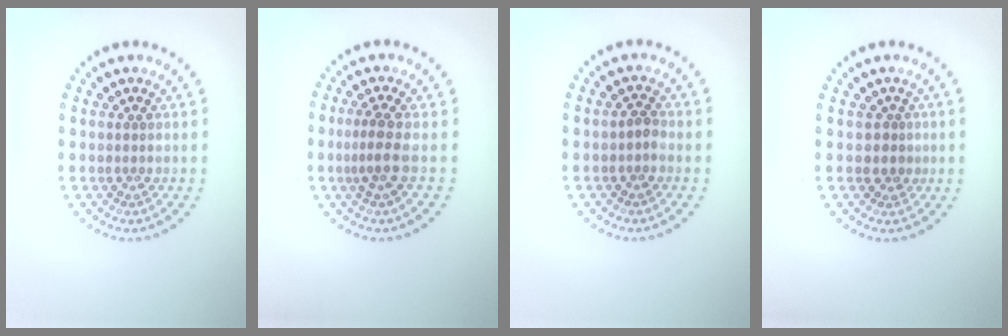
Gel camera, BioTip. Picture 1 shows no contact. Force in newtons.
{"total": 2.2, "press": 1.6, "slide": 1.6}
{"total": 0.9, "press": 0.9, "slide": 0.3}
{"total": 0.9, "press": 0.7, "slide": 0.6}